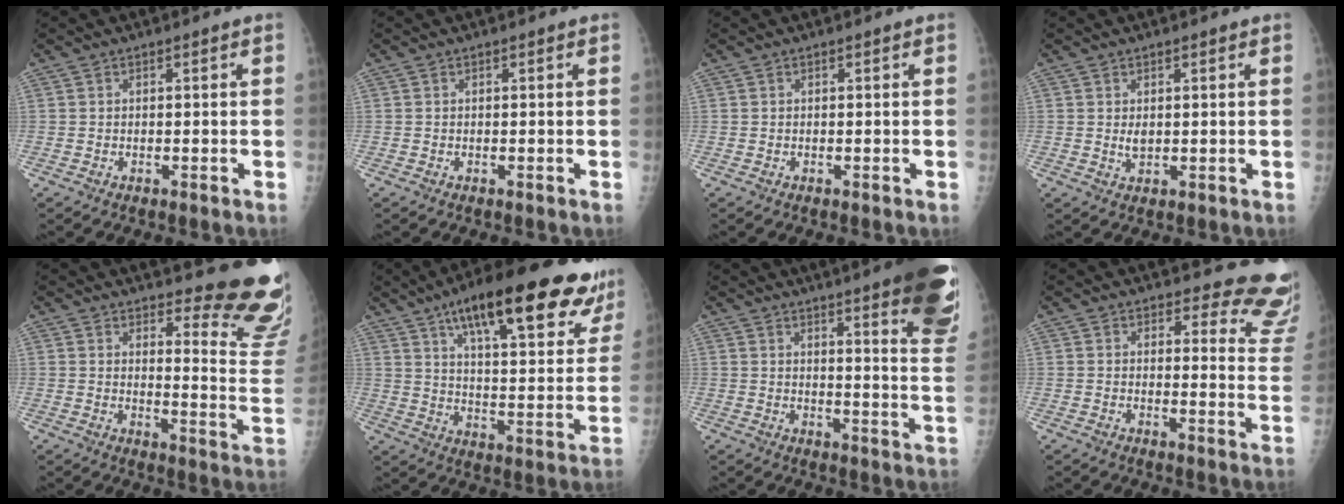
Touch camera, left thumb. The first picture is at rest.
{"total": 0.0}
{"total": 0.0}
{"total": 1.9, "force": [0.6, 1.1, 1.4], "torque": [-0.020, -0.006, 0.011]}
{"total": 15.5, "force": [13.7, 2.9, 6.6], "torque": [-0.044, -0.151, 0.152]}
{"total": 26.9, "force": [17.0, 7.8, 19.3], "torque": [-0.245, -0.036, 0.246]}
{"total": 21.3, "force": [13.9, 3.3, 15.8], "torque": [-0.173, -0.066, 0.163]}
{"total": 13.1, "force": [12.5, 3.7, 1.5], "torque": [0.038, -0.125, 0.102]}